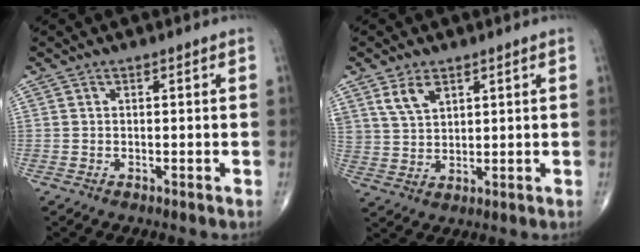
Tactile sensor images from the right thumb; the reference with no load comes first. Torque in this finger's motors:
{"motor_torque": [0.08, 0.09, 0.46, 0.53, 0.05]}